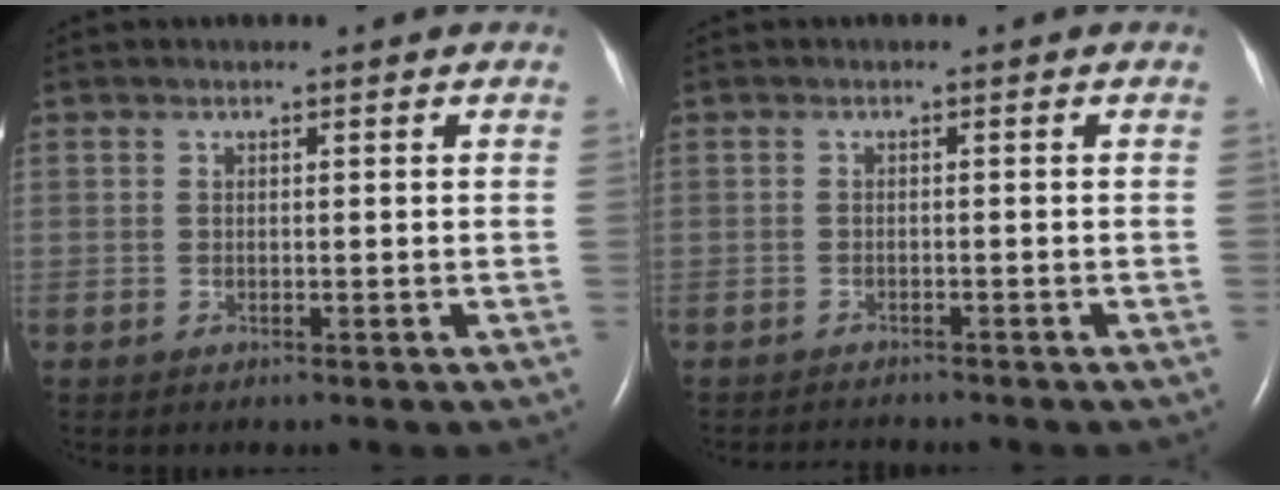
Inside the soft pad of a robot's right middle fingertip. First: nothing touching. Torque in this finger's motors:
{"motor_torque": [0.17, -0.18, -0.03, 0.01]}